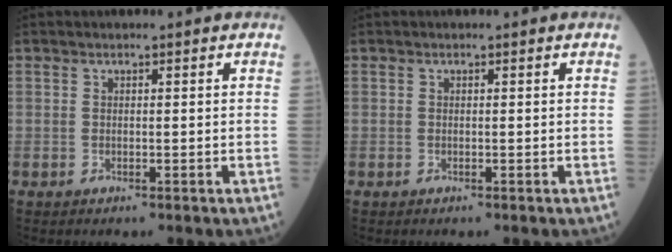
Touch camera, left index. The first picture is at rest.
{"total": 0.0}